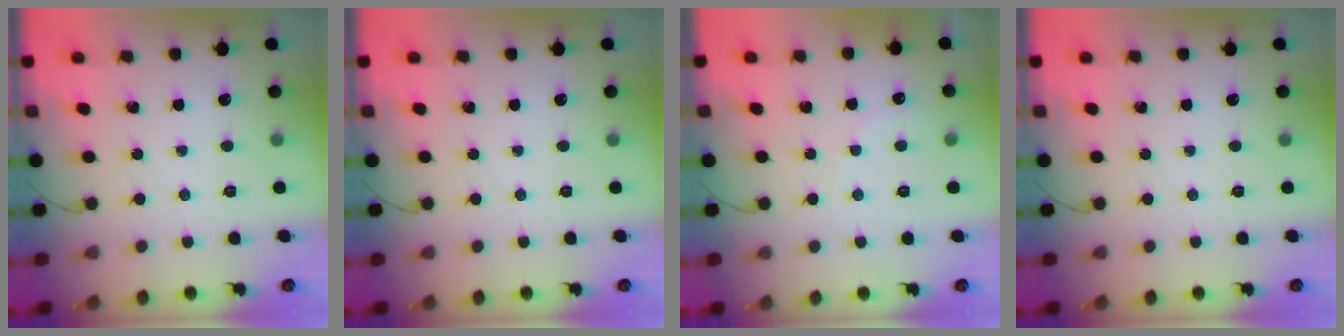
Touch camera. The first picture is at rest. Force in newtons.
{"total": 0.0}
{"total": 5.6, "press": 5.4, "slide": 1.1}
{"total": 0.0}